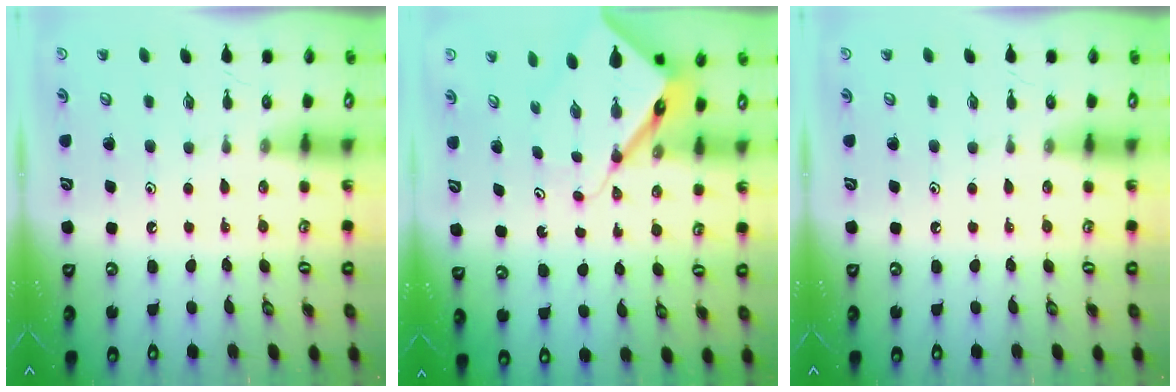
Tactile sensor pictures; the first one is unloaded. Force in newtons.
{"total": 8.8, "press": 8.7, "slide": 0.9}
{"total": 0.0}